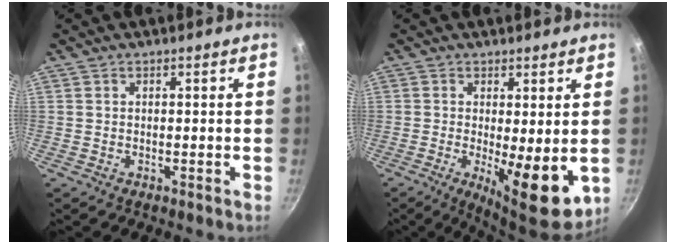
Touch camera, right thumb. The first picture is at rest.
{"total": 10.7, "force": [-1.3, 3.4, 10.1], "torque": [-0.128, -0.014, -0.006]}